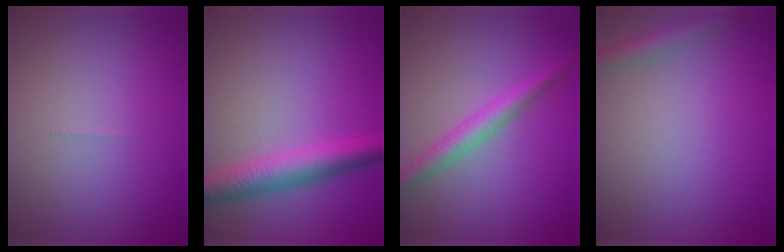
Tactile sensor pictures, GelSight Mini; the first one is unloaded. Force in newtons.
{"total": 4.6, "press": 4.6, "slide": 0.1}
{"total": 2.9, "press": 2.9, "slide": 0.0}
{"total": 2.3, "press": 2.3, "slide": 0.1}